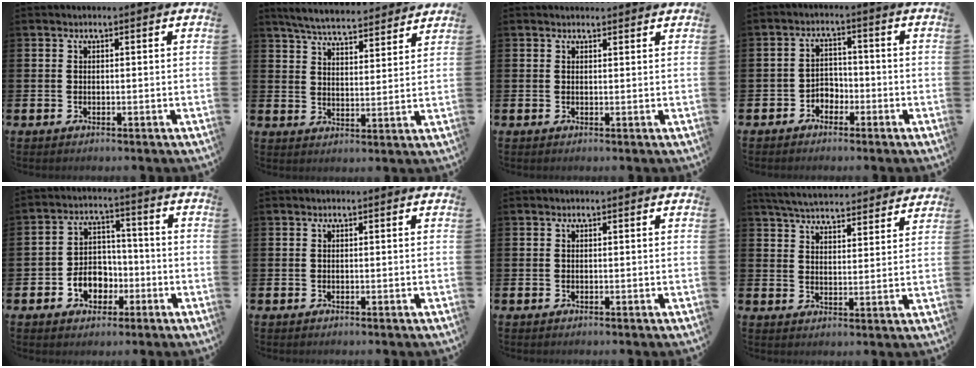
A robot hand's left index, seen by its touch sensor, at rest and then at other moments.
{"total": 6.0, "force": [5.8, 0.6, 1.3], "torque": [-0.044, -0.038, 0.102]}
{"total": 0.8, "force": [0.7, 0.2, 0.1], "torque": [0.006, -0.001, 0.012]}
{"total": 2.7, "force": [-1.9, 1.8, 0.5], "torque": [-0.023, 0.008, -0.043]}
{"total": 5.2, "force": [-1.8, 4.4, 2.1], "torque": [-0.036, 0.006, -0.038]}
{"total": 0.0}
{"total": 0.0}
{"total": 5.7, "force": [5.6, 0.6, 0.9], "torque": [-0.037, -0.039, 0.100]}